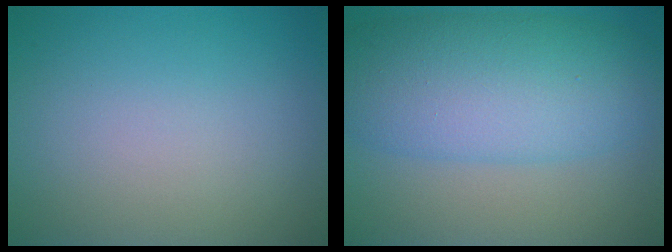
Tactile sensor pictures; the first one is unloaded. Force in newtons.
{"total": 9.1, "press": 9.1, "slide": 0.2}